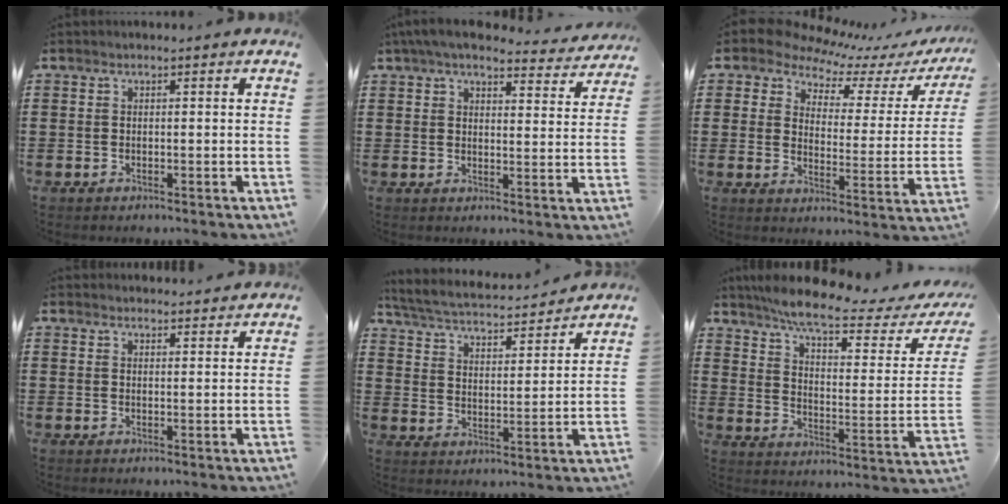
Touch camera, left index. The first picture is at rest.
{"total": 5.5, "force": [4.8, 0.9, 2.4], "torque": [-0.065, -0.018, 0.085]}
{"total": 7.0, "force": [6.5, 2.4, 1.5], "torque": [-0.062, -0.042, 0.112]}
{"total": 2.3, "force": [2.3, 0.1, 0.0], "torque": [-0.007, -0.005, 0.044]}
{"total": 3.7, "force": [3.5, 0.4, 1.1], "torque": [-0.044, -0.026, 0.050]}
{"total": 7.8, "force": [6.3, 0.4, 4.6], "torque": [-0.108, -0.040, 0.104]}